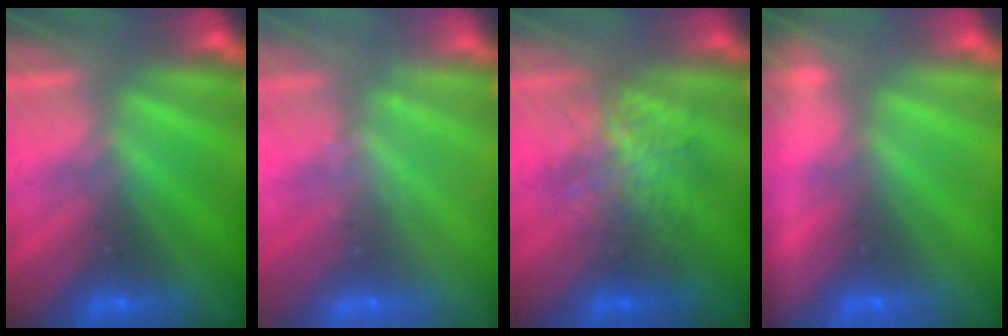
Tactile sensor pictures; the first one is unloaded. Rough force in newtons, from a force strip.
{"total": 2.2}
{"total": 2.2}
{"total": 11.5}